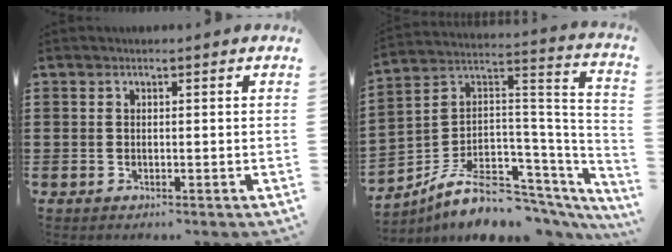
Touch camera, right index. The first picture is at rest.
{"total": 10.0, "force": [-6.1, 5.5, 5.7], "torque": [-0.120, 0.009, -0.110]}